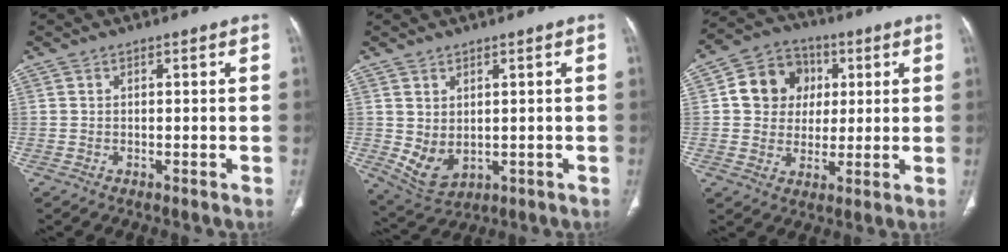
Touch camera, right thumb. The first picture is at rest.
{"total": 5.9, "force": [0.2, 4.0, 4.3], "torque": [-0.072, -0.010, 0.029]}
{"total": 11.2, "force": [2.4, 9.9, 4.8], "torque": [-0.042, 0.003, 0.034]}